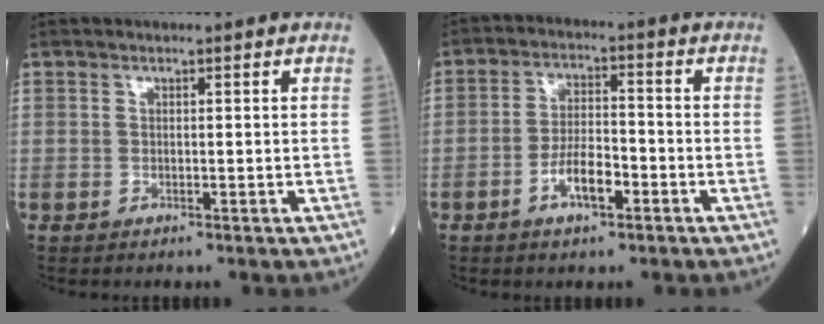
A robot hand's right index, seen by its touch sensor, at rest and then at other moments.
{"total": 5.9, "force": [-2.7, 2.0, 4.9], "torque": [-0.093, 0.007, -0.050]}